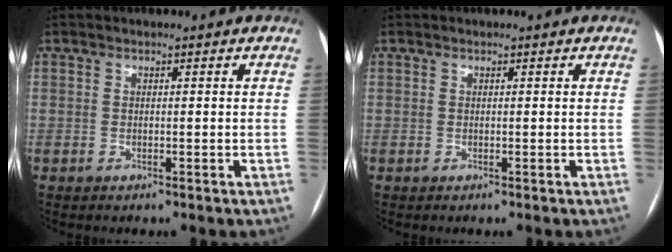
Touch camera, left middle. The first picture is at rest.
{"total": 0.0}